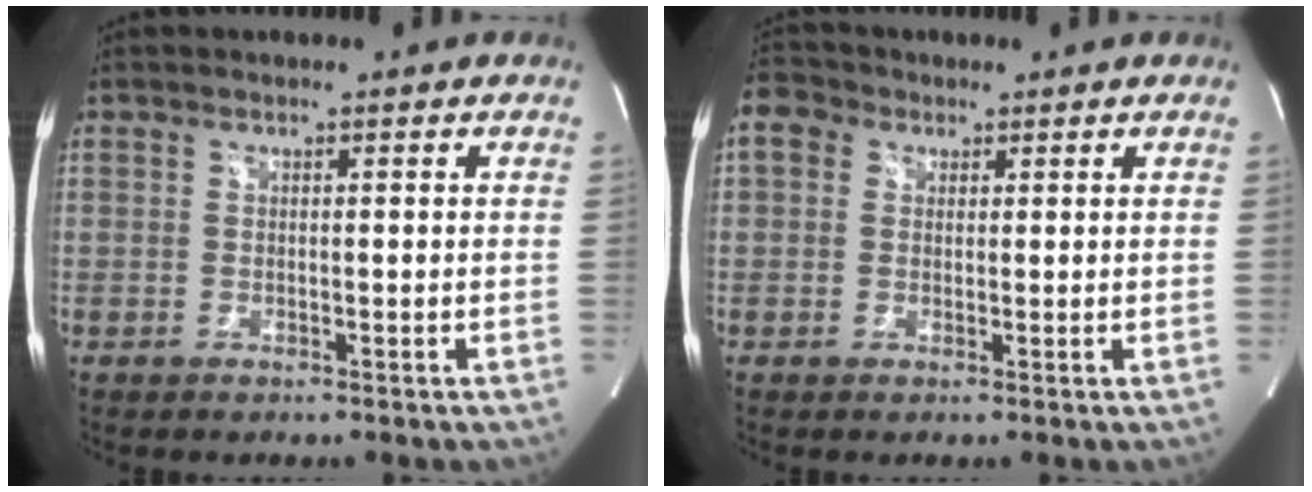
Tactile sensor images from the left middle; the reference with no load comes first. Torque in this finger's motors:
{"motor_torque": [0.40, -0.14, 0.24, 0.04]}